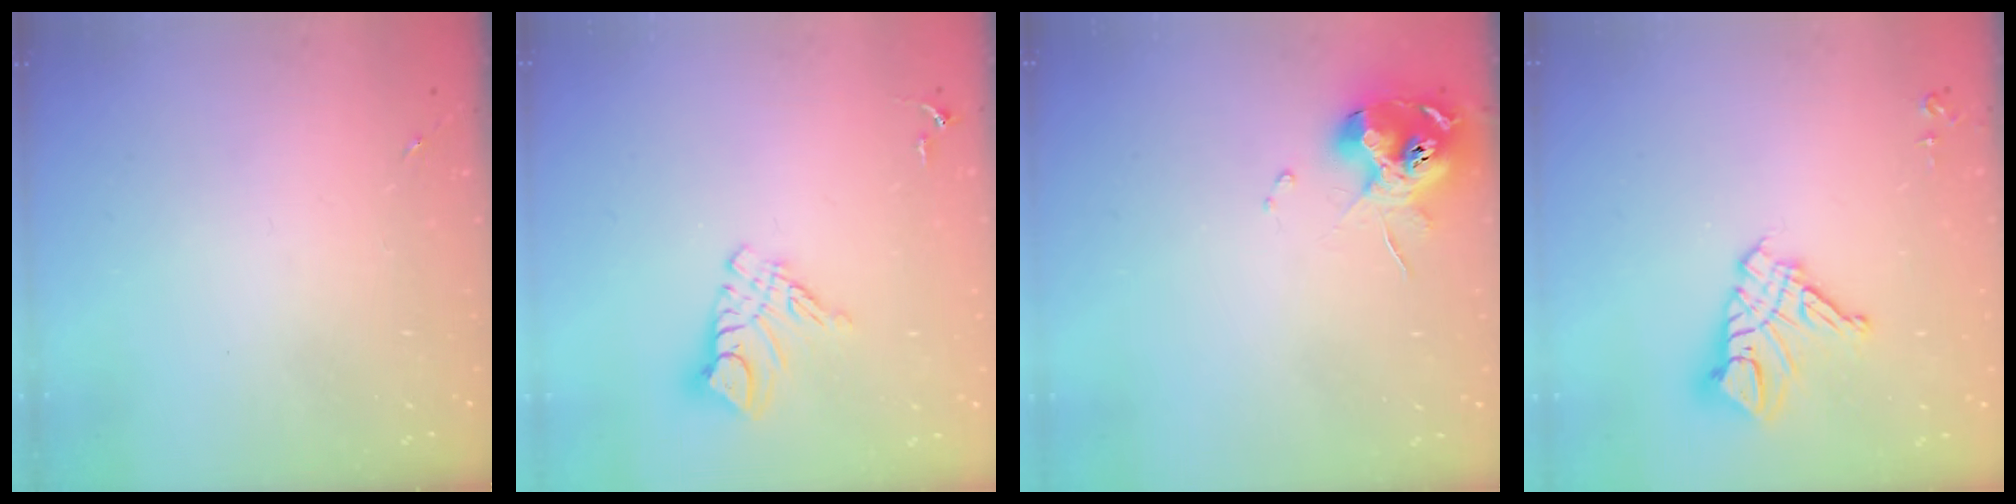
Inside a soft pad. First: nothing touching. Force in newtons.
{"total": 10.3, "press": 10.3, "slide": 0.9}
{"total": 11.0, "press": 10.9, "slide": 1.3}
{"total": 12.6, "press": 12.5, "slide": 1.3}